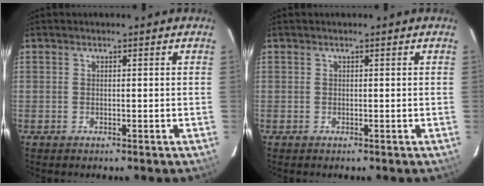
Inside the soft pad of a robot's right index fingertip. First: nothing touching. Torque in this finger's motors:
{"motor_torque": [0.11, 0.14, -0.01, 0.00]}